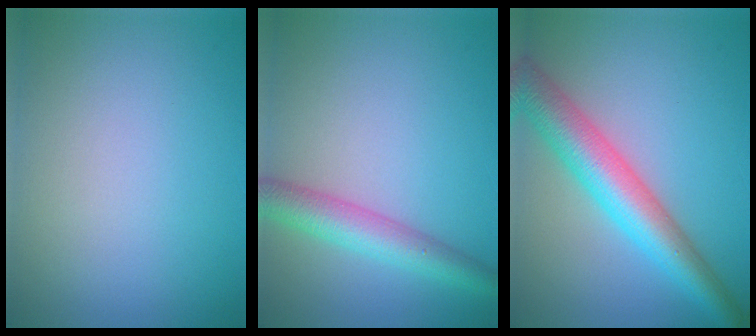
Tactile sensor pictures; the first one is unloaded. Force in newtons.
{"total": 4.2, "press": 4.2, "slide": 0.1}
{"total": 6.6, "press": 6.6, "slide": 0.1}